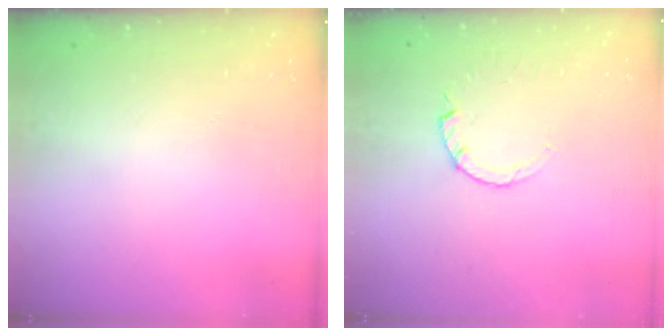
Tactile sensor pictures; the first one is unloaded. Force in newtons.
{"total": 1.0, "press": 0.9, "slide": 0.3}